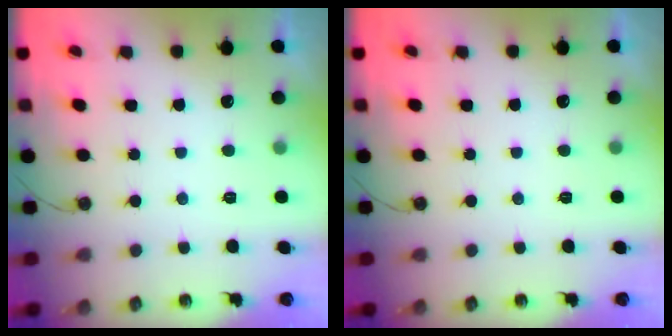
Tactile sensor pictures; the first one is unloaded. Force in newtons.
{"total": 0.0}